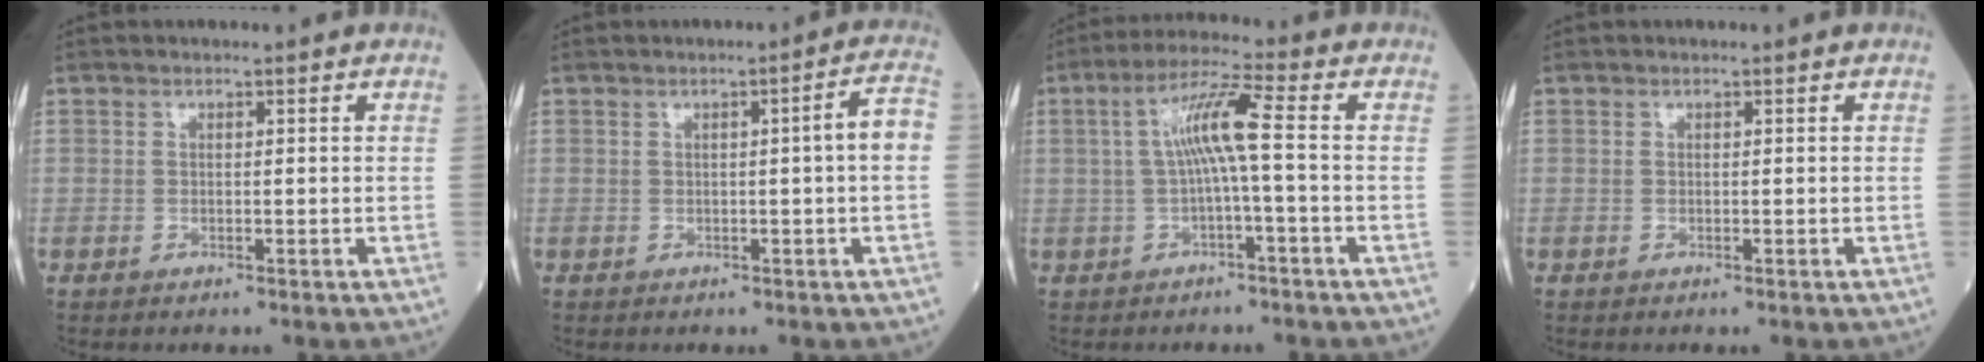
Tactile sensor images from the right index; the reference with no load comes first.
{"total": 4.1, "force": [-0.1, -0.5, 4.0], "torque": [-0.052, 0.006, -0.002]}
{"total": 6.9, "force": [0.0, -0.2, 6.9], "torque": [-0.128, 0.024, 0.000]}
{"total": 0.0}